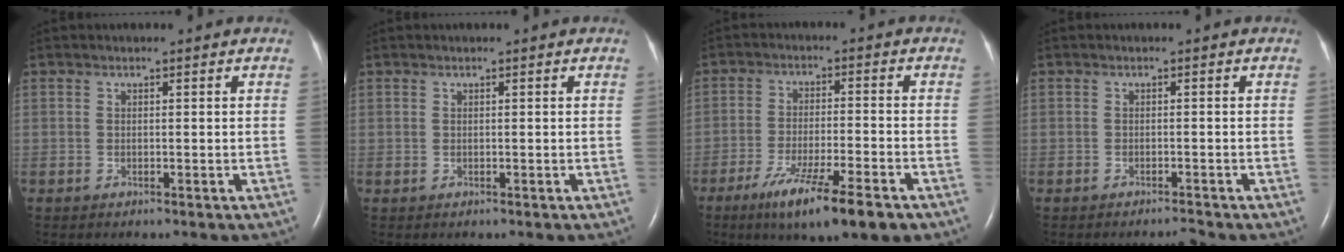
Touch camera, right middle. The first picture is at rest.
{"total": 0.0}
{"total": 11.9, "force": [-7.4, 1.2, 9.2], "torque": [-0.155, -0.026, -0.115]}
{"total": 1.0, "force": [-0.9, -0.2, 0.1], "torque": [-0.001, -0.004, -0.011]}